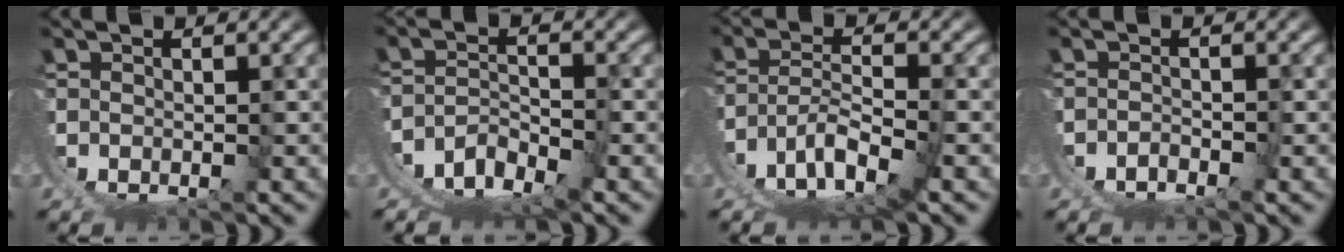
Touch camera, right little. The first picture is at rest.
{"total": 9.7, "force": [-1.8, 8.4, 4.5], "torque": [-0.134, -0.043, -0.028]}
{"total": 9.3, "force": [-0.7, 7.2, 5.8], "torque": [-0.146, -0.041, 0.002]}
{"total": 2.8, "force": [-1.0, 2.4, 1.2], "torque": [-0.035, -0.010, -0.013]}